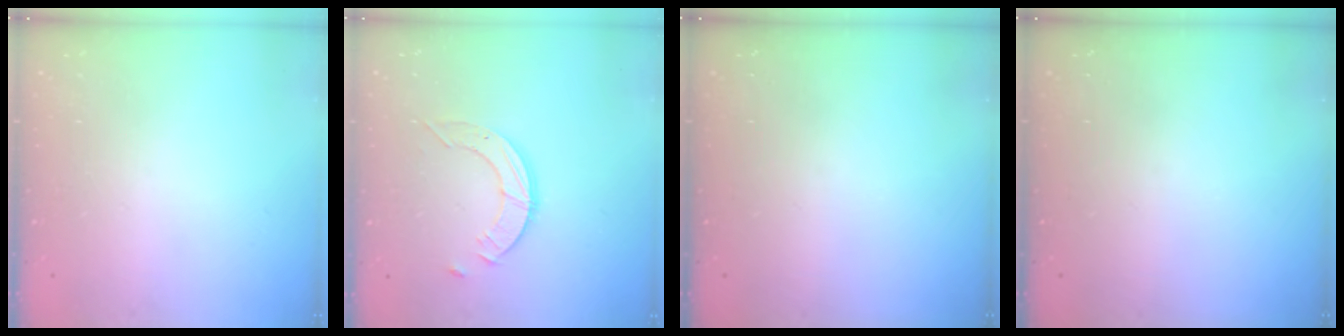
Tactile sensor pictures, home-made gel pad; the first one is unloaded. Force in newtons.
{"total": 3.6, "press": 3.5, "slide": 0.3}
{"total": 0.0}
{"total": 0.0}